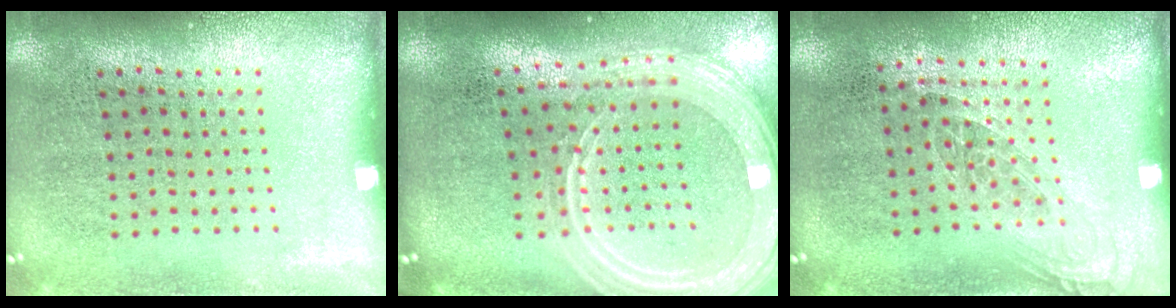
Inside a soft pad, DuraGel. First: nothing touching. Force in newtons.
{"total": 3.1, "press": 2.5, "slide": 1.9}
{"total": 1.1, "press": 0.9, "slide": 0.5}